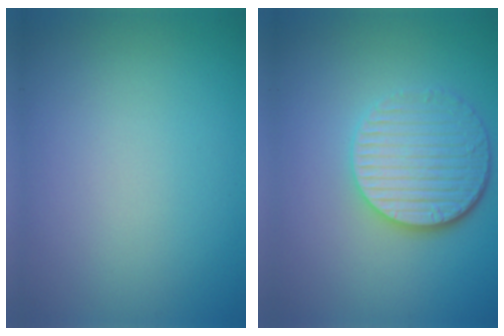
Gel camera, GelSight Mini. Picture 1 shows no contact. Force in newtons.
{"total": 5.5, "press": 4.2, "slide": 3.5}